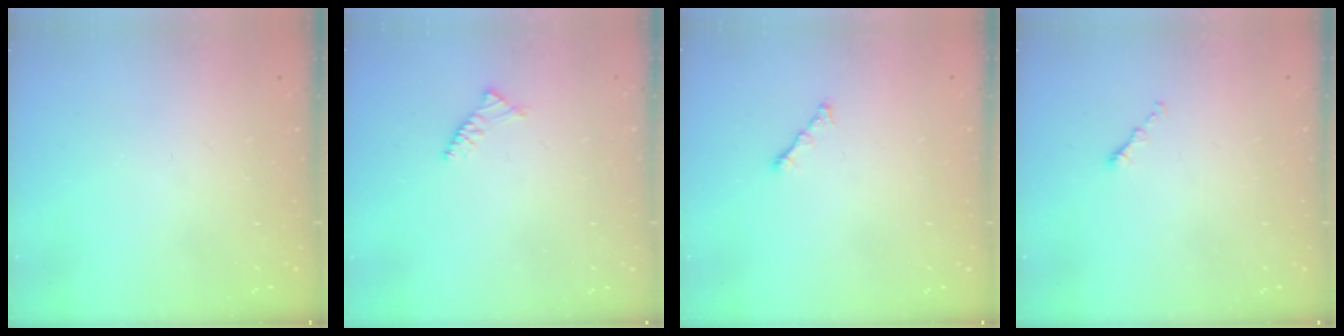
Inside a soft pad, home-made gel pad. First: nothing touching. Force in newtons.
{"total": 3.0, "press": 2.9, "slide": 0.8}
{"total": 1.7, "press": 1.6, "slide": 0.6}
{"total": 0.6, "press": 0.5, "slide": 0.2}